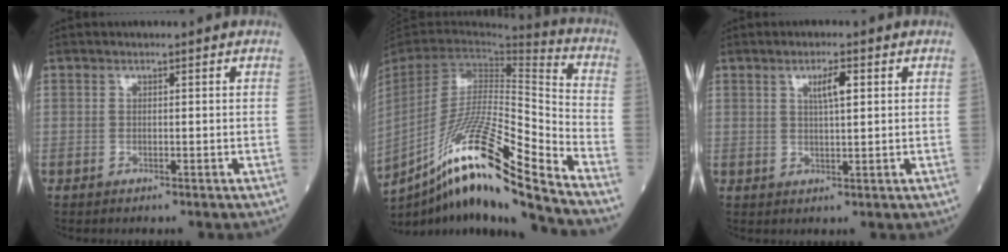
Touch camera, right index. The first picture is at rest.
{"total": 23.4, "force": [-16.8, -0.3, 16.2], "torque": [-0.303, -0.032, -0.310]}
{"total": 3.4, "force": [1.3, 0.4, 3.1], "torque": [-0.054, 0.001, 0.021]}